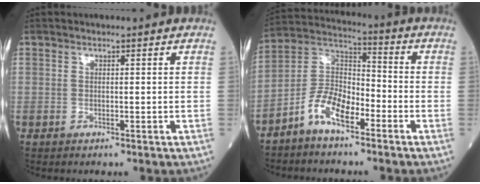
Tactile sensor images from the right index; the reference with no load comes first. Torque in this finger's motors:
{"motor_torque": [-0.11, -0.16, 0.07, 0.03]}